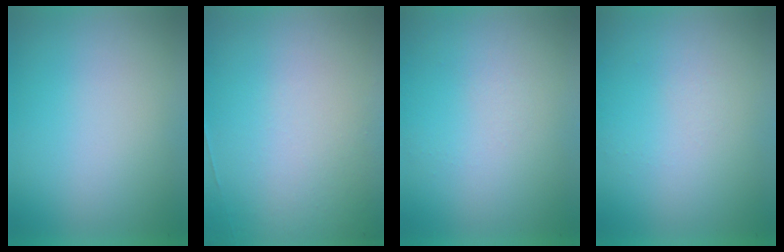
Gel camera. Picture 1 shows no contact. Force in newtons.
{"total": 4.6}
{"total": 1.1}
{"total": 1.0}